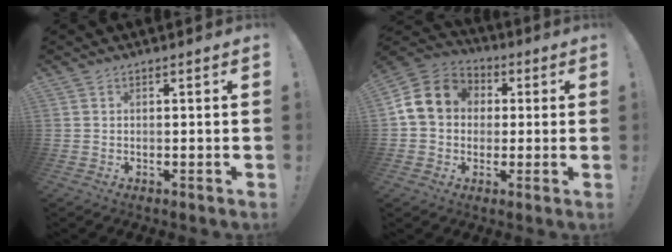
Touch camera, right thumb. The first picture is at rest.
{"total": 13.7, "force": [2.6, 11.5, 6.9], "torque": [-0.118, 0.006, 0.056]}